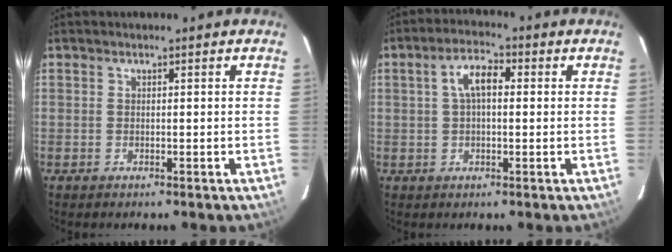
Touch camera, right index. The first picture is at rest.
{"total": 5.4, "force": [0.8, 2.6, 4.6], "torque": [-0.089, 0.018, 0.015]}